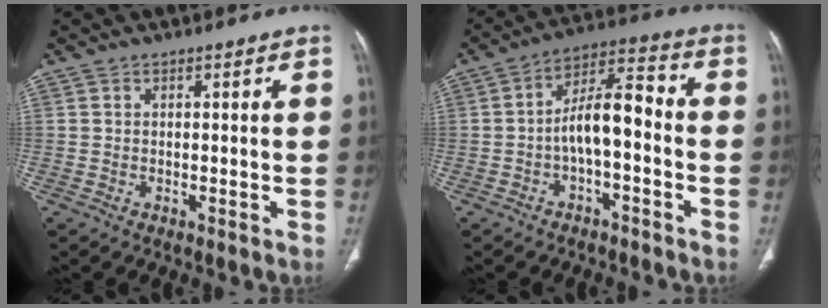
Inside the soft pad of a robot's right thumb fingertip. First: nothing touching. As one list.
[{"total": 9.3, "force": [-2.1, 3.9, 8.2], "torque": [-0.134, 0.050, -0.041]}]